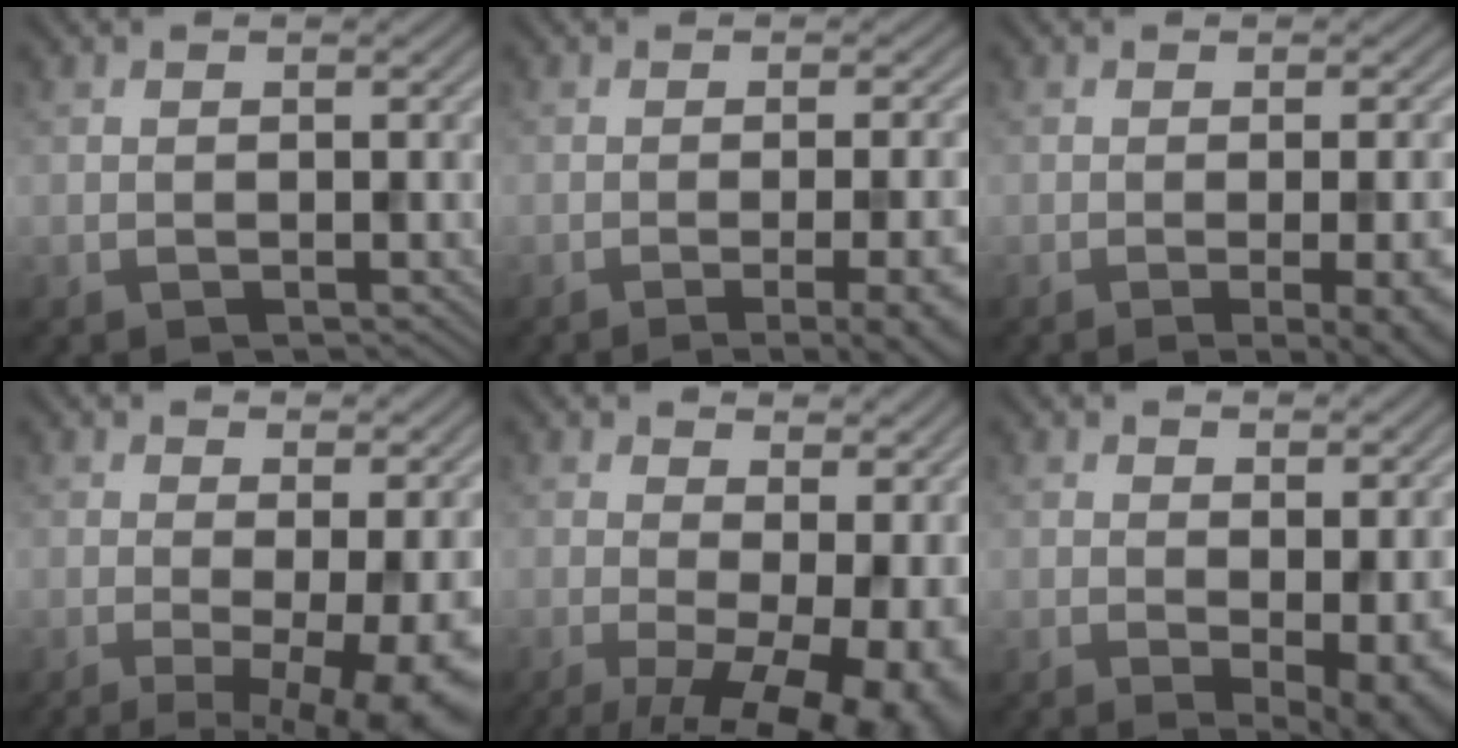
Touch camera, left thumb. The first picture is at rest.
{"total": 9.3, "force": [-3.1, 3.1, 8.3], "torque": [-0.073, 0.008, -0.032]}
{"total": 8.7, "force": [-2.3, 2.9, 7.8], "torque": [-0.070, -0.004, -0.016]}
{"total": 8.3, "force": [-1.7, 1.9, 7.9], "torque": [-0.112, -0.011, -0.016]}
{"total": 12.8, "force": [-1.8, 5.5, 11.4], "torque": [-0.149, -0.024, -0.002]}
{"total": 4.6, "force": [-0.1, 1.3, 4.4], "torque": [-0.061, -0.011, 0.003]}